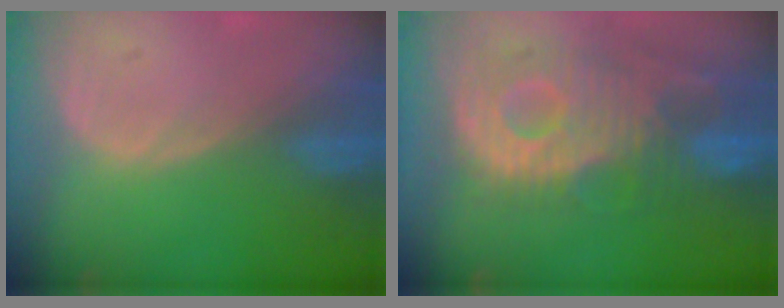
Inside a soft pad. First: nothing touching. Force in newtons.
{"total": 11.8, "press": 10.6, "slide": 5.2}